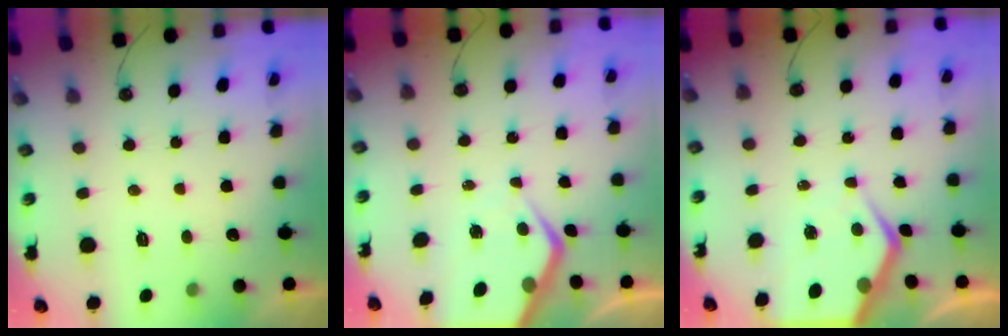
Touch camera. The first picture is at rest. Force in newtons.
{"total": 6.7, "press": 6.7, "slide": 0.6}
{"total": 9.3, "press": 9.2, "slide": 1.1}